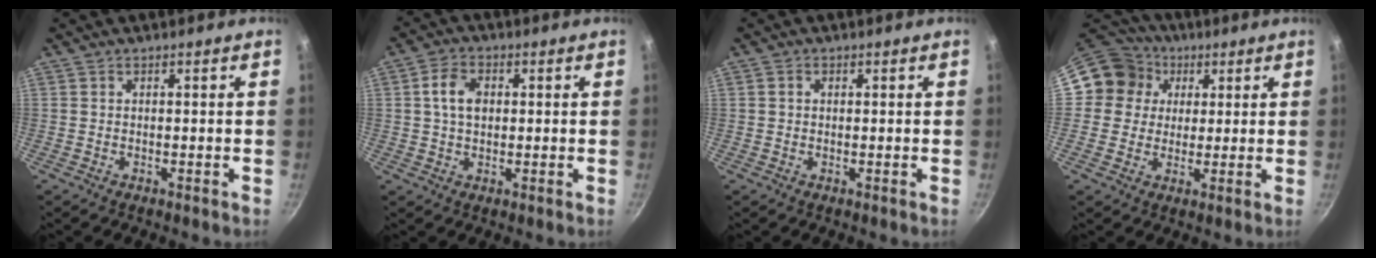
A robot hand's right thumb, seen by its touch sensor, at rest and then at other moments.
{"total": 5.8, "force": [0.9, 4.0, 4.1], "torque": [-0.064, 0.006, 0.010]}
{"total": 1.1, "force": [0.2, 0.9, 0.5], "torque": [-0.007, 0.005, 0.003]}
{"total": 10.7, "force": [2.9, 10.0, 2.7], "torque": [-0.015, 0.015, 0.032]}